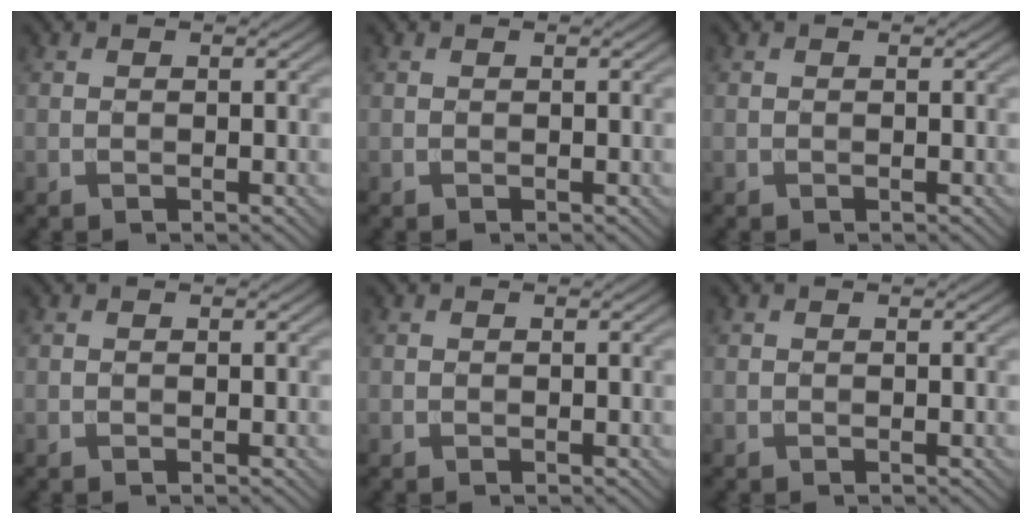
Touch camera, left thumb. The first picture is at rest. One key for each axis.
{"total": 0.0}
{"total": 0.0}
{"total": 0.0}
{"total": 0.0}
{"total": 0.0}